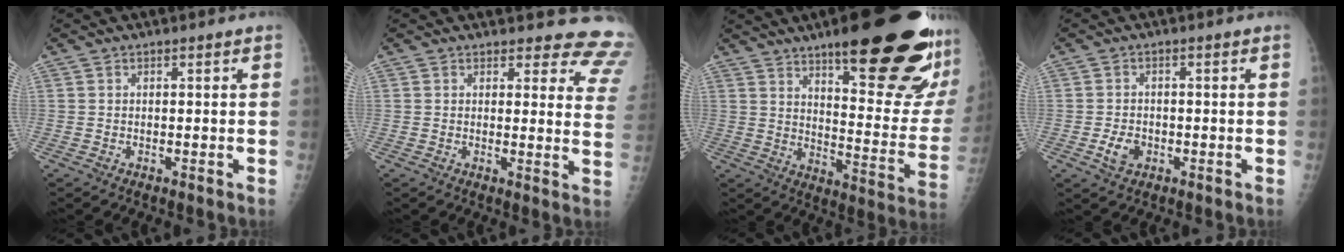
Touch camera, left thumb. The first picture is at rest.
{"total": 12.6, "force": [12.0, 3.7, 1.4], "torque": [0.044, -0.104, 0.092]}
{"total": 28.4, "force": [17.1, 6.7, 21.6], "torque": [-0.239, -0.073, 0.247]}
{"total": 3.6, "force": [-1.2, 2.6, 2.2], "torque": [-0.036, 0.002, -0.018]}